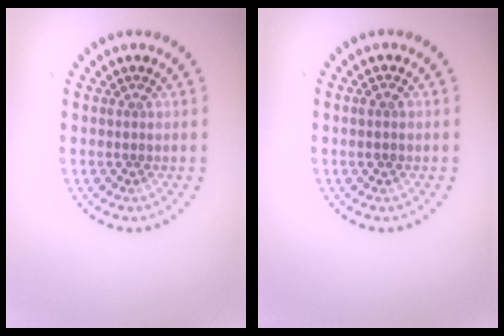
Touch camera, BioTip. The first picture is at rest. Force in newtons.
{"total": 0.8, "press": 0.8, "slide": 0.1}